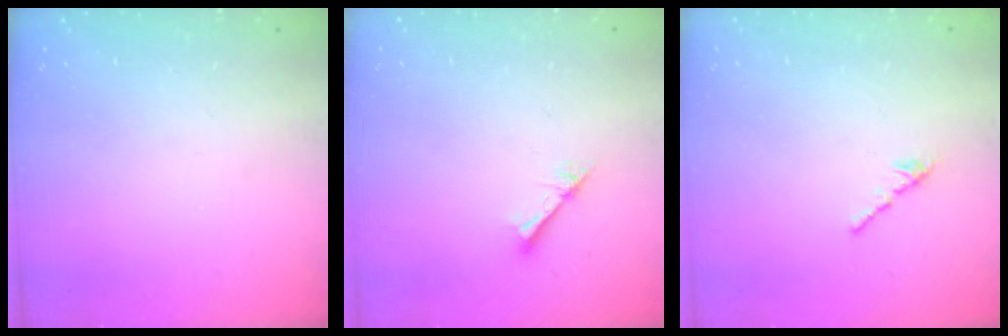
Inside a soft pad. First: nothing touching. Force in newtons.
{"total": 2.1, "press": 2.1, "slide": 0.2}
{"total": 1.3, "press": 1.2, "slide": 0.4}